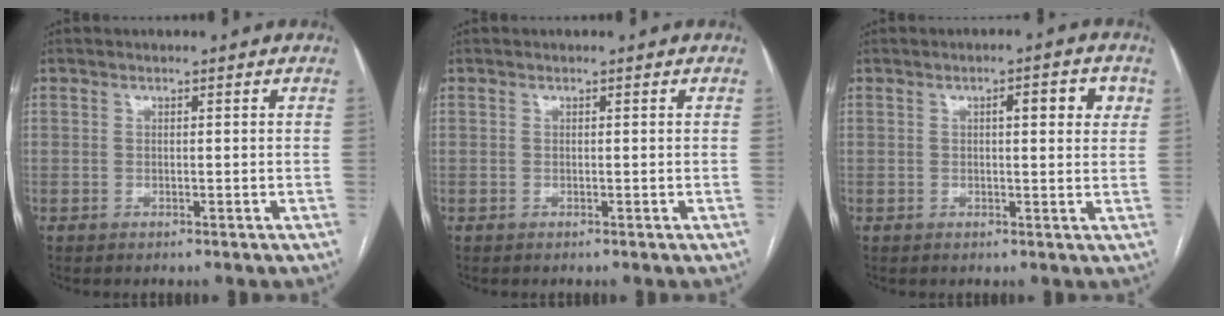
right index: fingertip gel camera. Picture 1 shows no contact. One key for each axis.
{"total": 0.0}
{"total": 4.8, "fx": 1.6, "fy": 1.1, "fz": 4.4, "tx": -0.060, "ty": 0.010, "tz": 0.019}